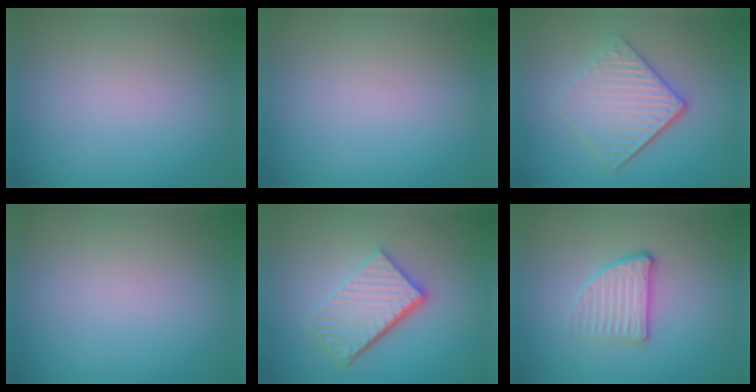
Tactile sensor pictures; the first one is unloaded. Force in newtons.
{"total": 0.0}
{"total": 4.8, "press": 3.6, "slide": 3.2}
{"total": 0.0}
{"total": 5.6, "press": 3.8, "slide": 4.1}
{"total": 2.9, "press": 2.5, "slide": 1.4}